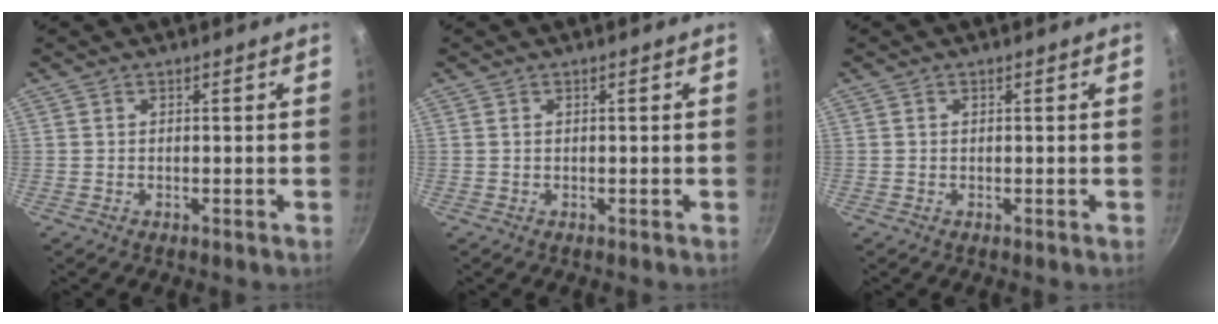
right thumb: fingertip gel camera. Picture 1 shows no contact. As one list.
[{"total": 0.0}, {"total": 0.0}]